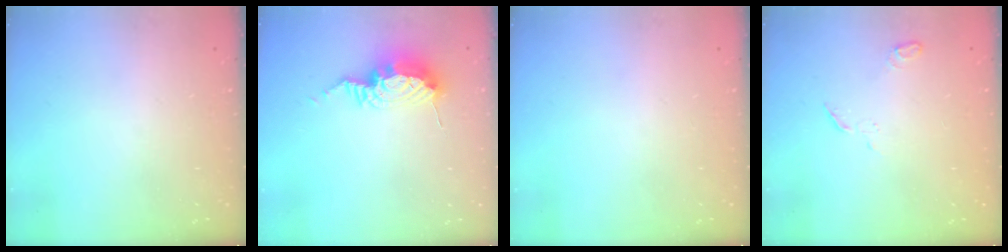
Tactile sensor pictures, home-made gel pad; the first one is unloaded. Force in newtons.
{"total": 10.2, "press": 10.1, "slide": 1.1}
{"total": 0.0}
{"total": 3.9, "press": 3.9, "slide": 0.5}